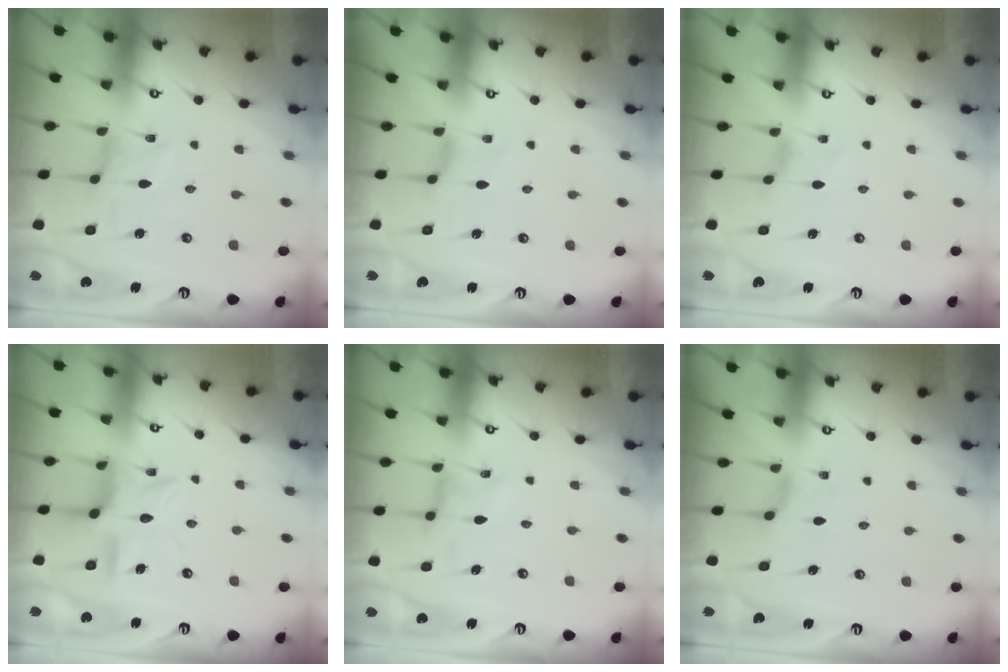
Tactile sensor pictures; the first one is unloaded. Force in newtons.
{"total": 0.8, "press": 0.8, "slide": 0.3}
{"total": 0.9, "press": 0.8, "slide": 0.4}
{"total": 11.9, "press": 11.8, "slide": 1.2}
{"total": 1.2, "press": 1.2, "slide": 0.2}
{"total": 2.1, "press": 2.1, "slide": 0.4}